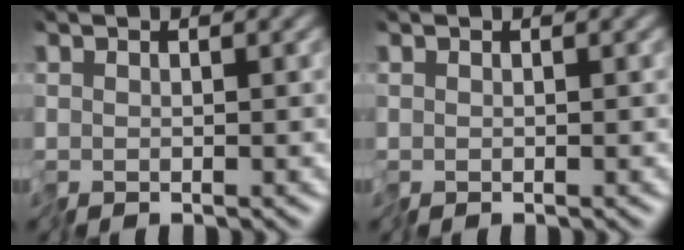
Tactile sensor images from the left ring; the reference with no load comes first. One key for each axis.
{"total": 0.0}